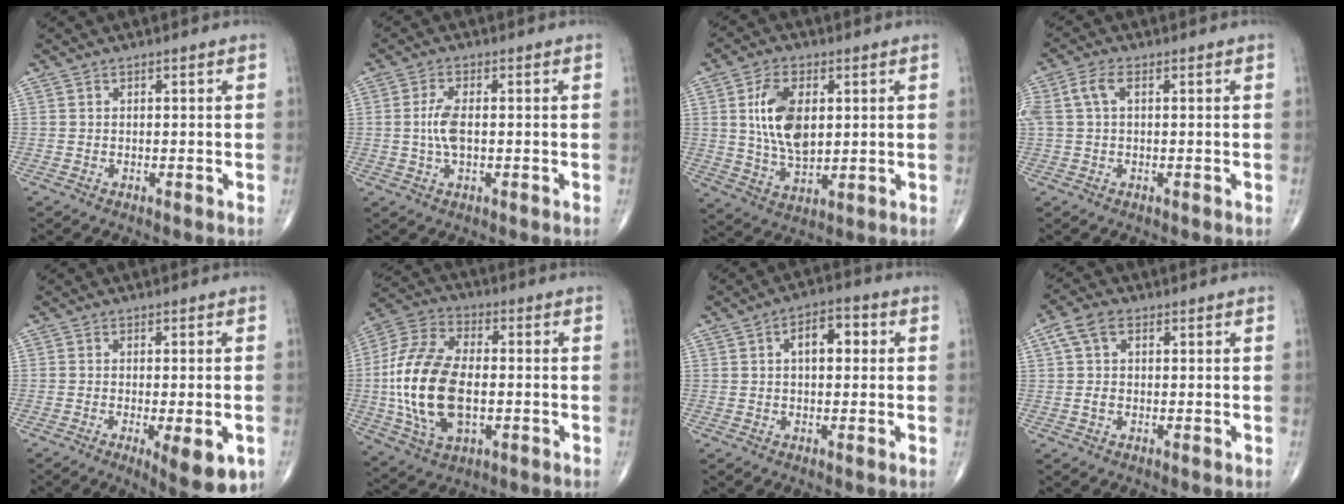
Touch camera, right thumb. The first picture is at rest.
{"total": 4.8, "force": [-0.1, 2.2, 4.3], "torque": [-0.093, 0.004, -0.004]}
{"total": 11.8, "force": [2.3, 6.6, 9.4], "torque": [-0.165, -0.010, 0.048]}
{"total": 5.2, "force": [1.2, 2.7, 4.2], "torque": [-0.117, 0.025, 0.026]}
{"total": 9.5, "force": [-3.4, 3.0, 8.4], "torque": [-0.104, -0.011, -0.042]}
{"total": 20.4, "force": [-1.7, 11.4, 16.9], "torque": [-0.351, 0.007, -0.028]}
{"total": 6.6, "force": [1.4, 3.6, 5.4], "torque": [-0.064, 0.016, 0.014]}
{"total": 5.3, "force": [1.5, 3.4, 3.8], "torque": [-0.075, 0.012, 0.027]}